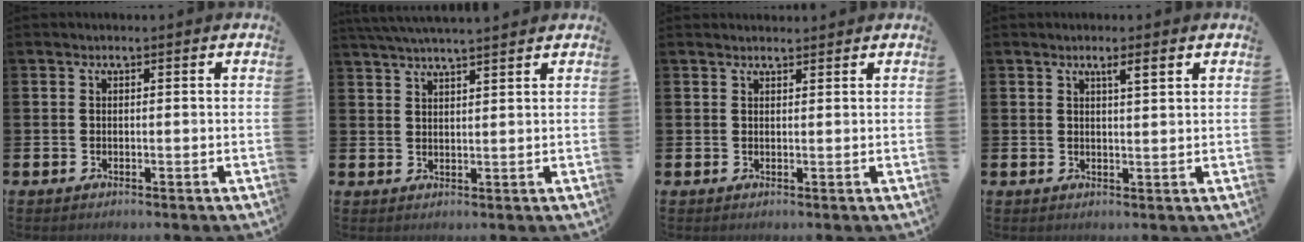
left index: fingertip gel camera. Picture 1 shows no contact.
{"total": 3.9, "force": [3.8, -0.3, 0.9], "torque": [-0.022, -0.011, 0.070]}
{"total": 1.3, "force": [1.3, 0.2, 0.1], "torque": [0.008, -0.004, 0.022]}
{"total": 2.2, "force": [1.6, 0.2, 1.5], "torque": [-0.020, -0.002, 0.026]}